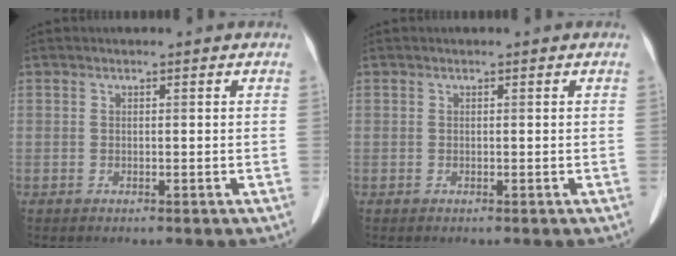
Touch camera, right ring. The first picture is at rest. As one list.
[{"total": 0.0}]